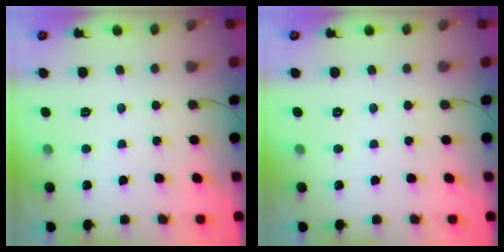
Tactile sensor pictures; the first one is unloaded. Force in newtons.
{"total": 0.0}